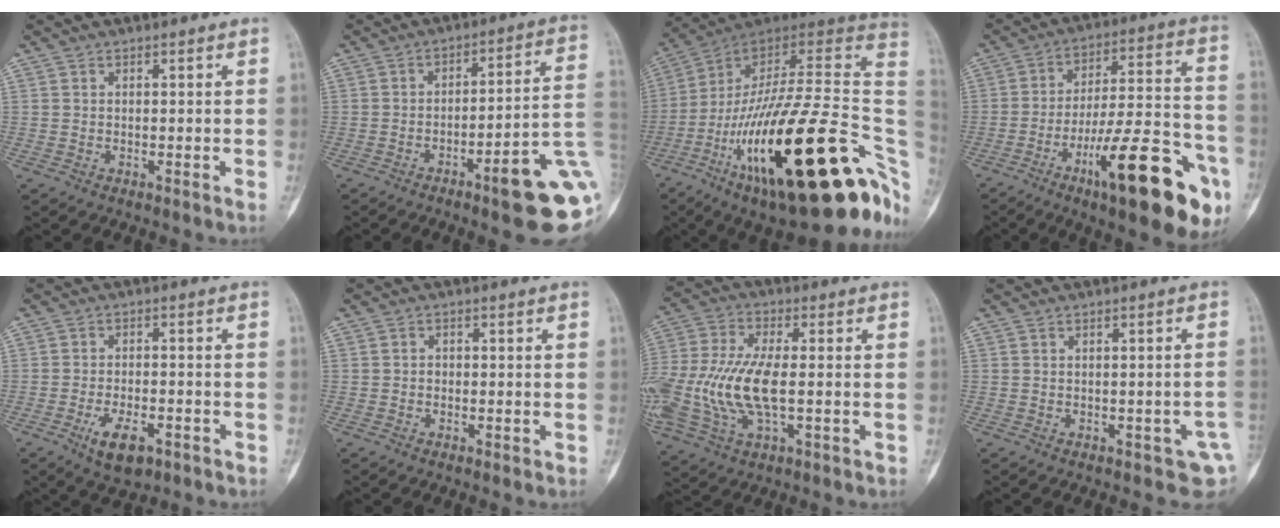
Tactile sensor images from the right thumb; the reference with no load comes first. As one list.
[{"total": 16.4, "force": [-5.9, 3.3, 14.9], "torque": [-0.129, 0.044, -0.074]}, {"total": 39.4, "force": [-10.5, 13.0, 35.8], "torque": [-0.472, 0.069, -0.171]}, {"total": 25.2, "force": [-11.7, 6.8, 21.3], "torque": [-0.267, 0.061, -0.171]}, {"total": 7.1, "force": [-3.6, 3.3, 5.1], "torque": [-0.081, 0.014, -0.056]}, {"total": 1.3, "force": [-0.3, 1.2, 0.4], "torque": [0.004, 0.006, -0.010]}, {"total": 19.4, "force": [-2.5, 9.7, 16.7], "torque": [-0.396, 0.001, -0.042]}, {"total": 5.3, "force": [-1.4, 3.1, 4.1], "torque": [-0.027, 0.017, -0.011]}]